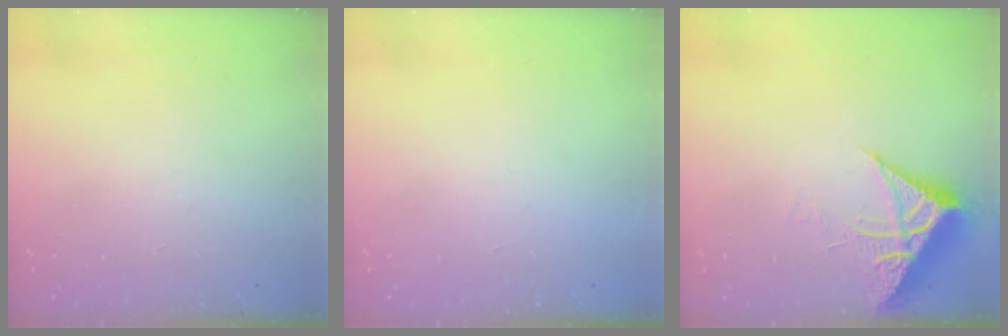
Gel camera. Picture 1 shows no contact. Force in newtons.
{"total": 1.6, "press": 1.6, "slide": 0.1}
{"total": 7.0, "press": 7.0, "slide": 0.2}